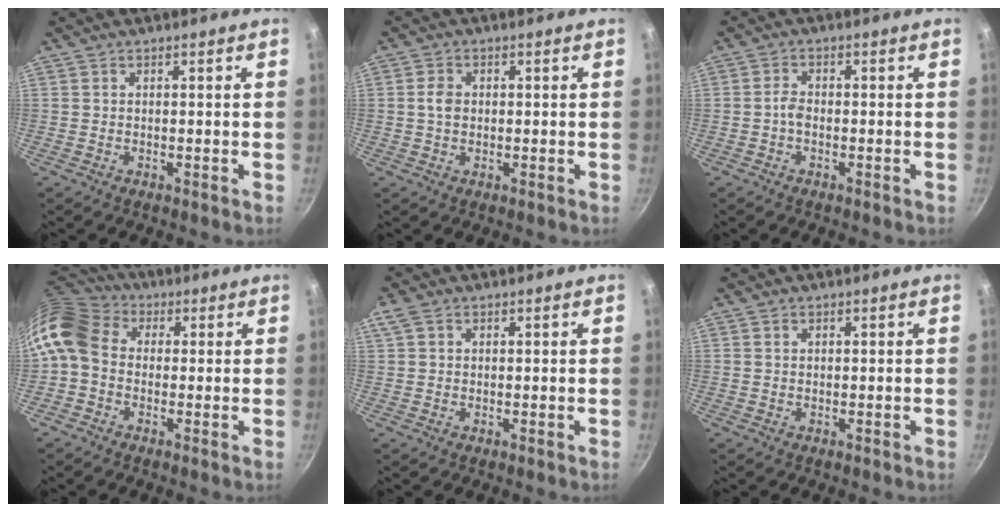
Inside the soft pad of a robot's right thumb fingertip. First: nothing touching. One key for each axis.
{"total": 2.9, "fx": 0.3, "fy": 2.3, "fz": 1.8, "tx": -0.026, "ty": 0.003, "tz": 0.001}
{"total": 2.0, "fx": -0.6, "fy": 1.2, "fz": 1.5, "tx": -0.028, "ty": 0.010, "tz": -0.017}
{"total": 10.9, "fx": 0.6, "fy": 8.8, "fz": 6.4, "tx": -0.116, "ty": 0.022, "tz": -0.010}
{"total": 2.9, "fx": 1.2, "fy": 2.0, "fz": 1.7, "tx": -0.033, "ty": 0.009, "tz": 0.024}
{"total": 0.8, "fx": 0.5, "fy": 0.6, "fz": 0.4, "tx": -0.005, "ty": 0.001, "tz": 0.008}